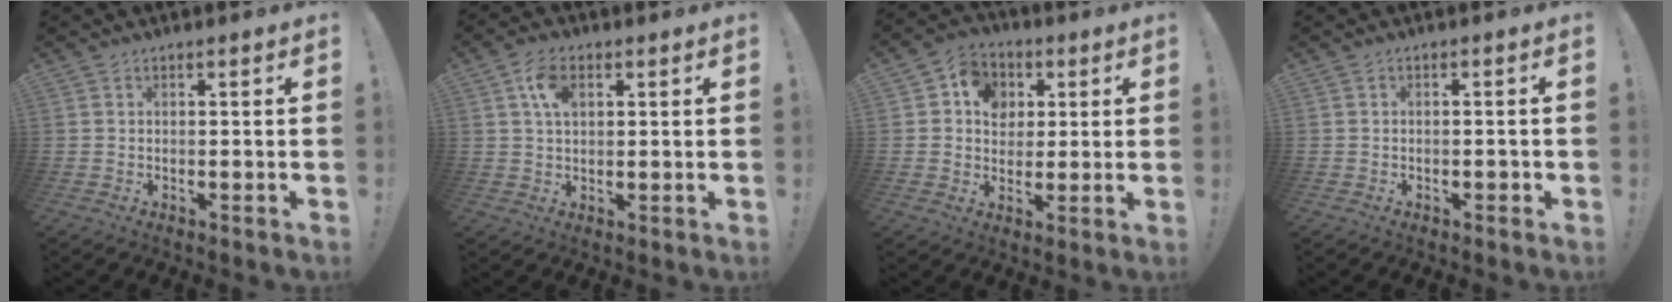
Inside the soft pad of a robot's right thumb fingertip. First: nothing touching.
{"total": 6.9, "force": [2.5, 4.2, 4.8], "torque": [-0.078, 0.000, 0.044]}
{"total": 9.5, "force": [2.2, 8.5, 3.5], "torque": [-0.052, -0.004, 0.045]}
{"total": 1.0, "force": [-0.5, 0.6, 0.7], "torque": [-0.009, 0.002, -0.008]}